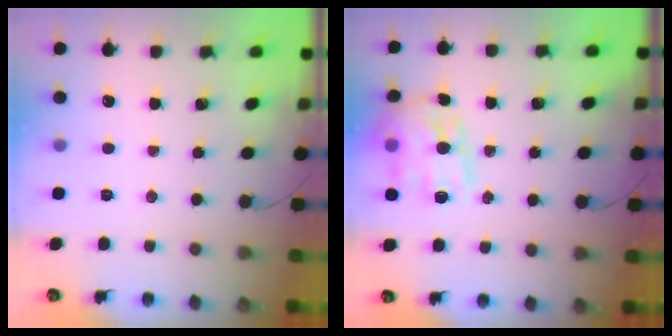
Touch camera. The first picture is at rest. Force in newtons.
{"total": 15.7, "press": 15.6, "slide": 1.7}